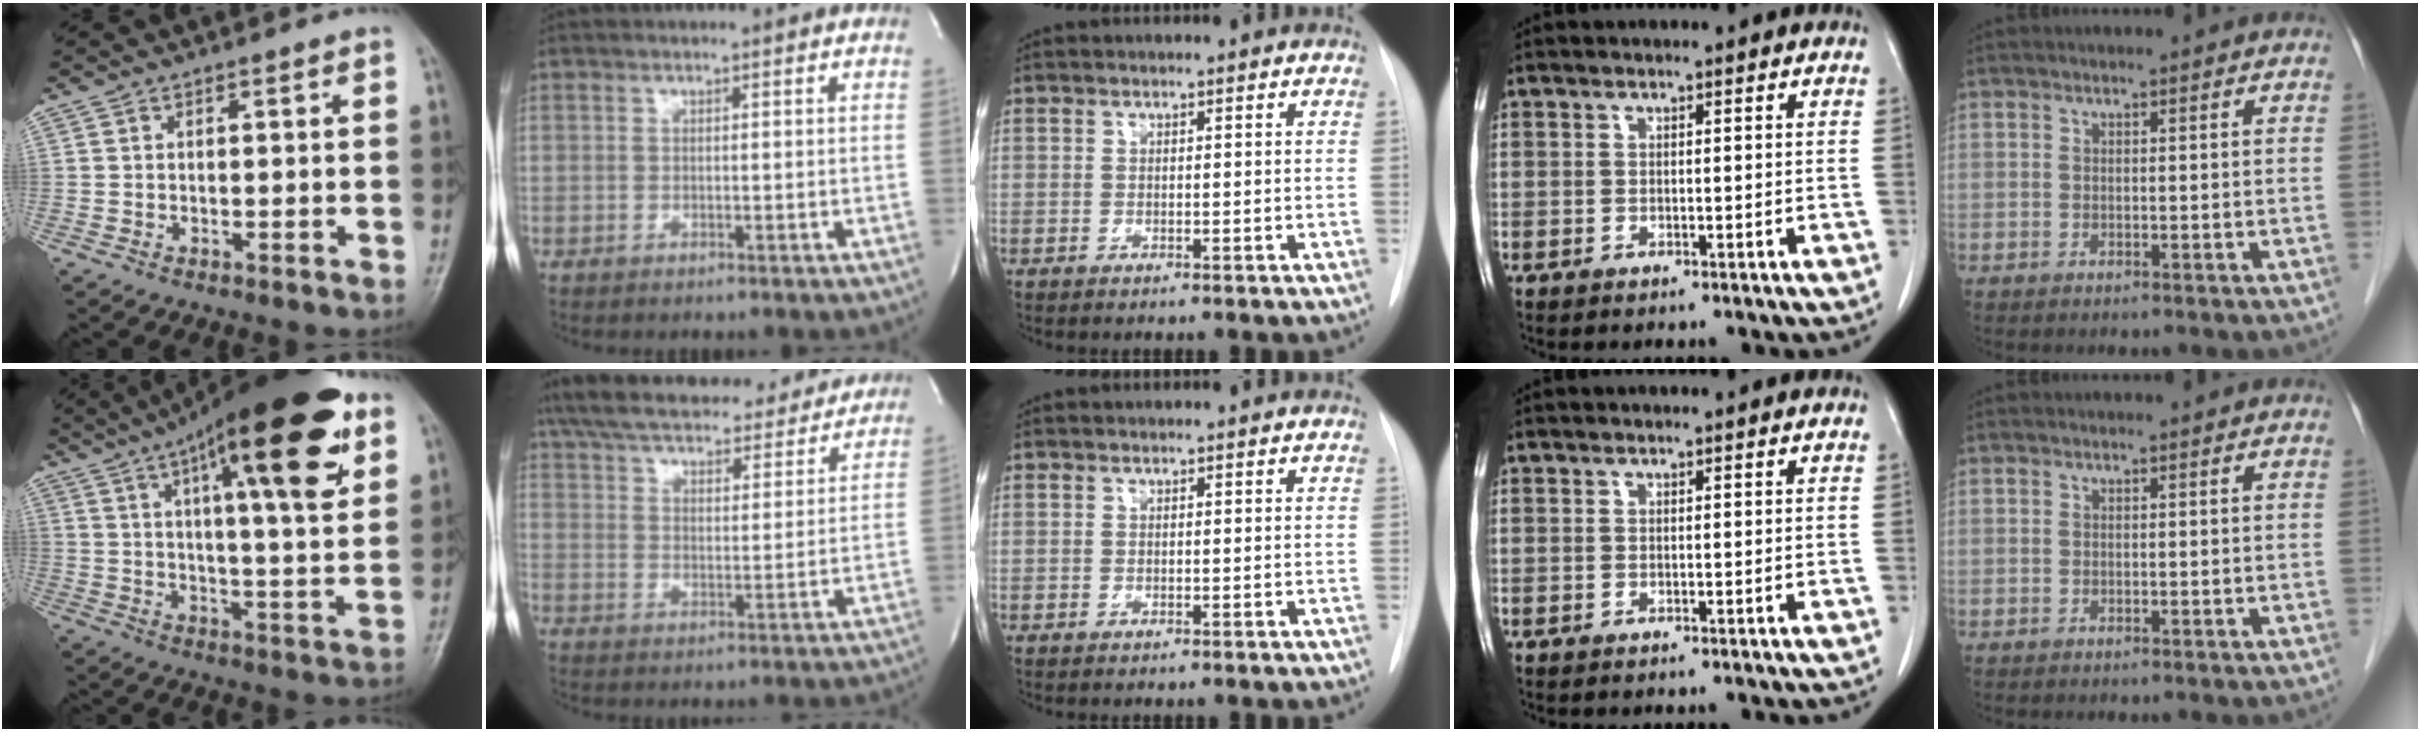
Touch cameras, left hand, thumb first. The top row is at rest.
{"thumb": {"total": 25.1, "force": [11.2, 6.5, 21.5], "torque": [-0.312, -0.010, 0.164]}, "index": {"total": 24.6, "force": [21.7, 6.3, 9.7], "torque": [-0.173, 0.029, 0.303]}}